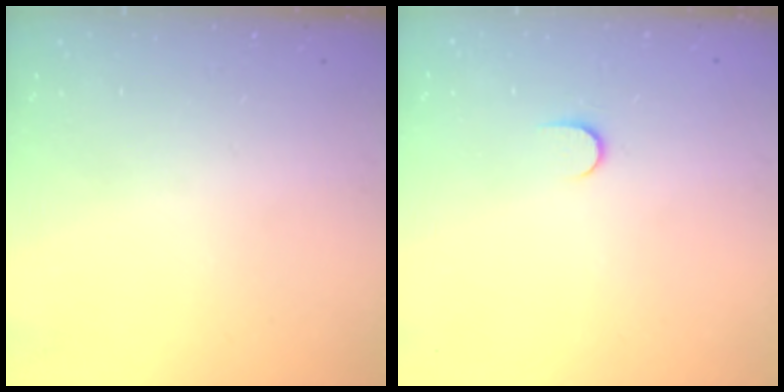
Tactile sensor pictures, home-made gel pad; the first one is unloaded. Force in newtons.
{"total": 3.9, "press": 3.9, "slide": 0.5}